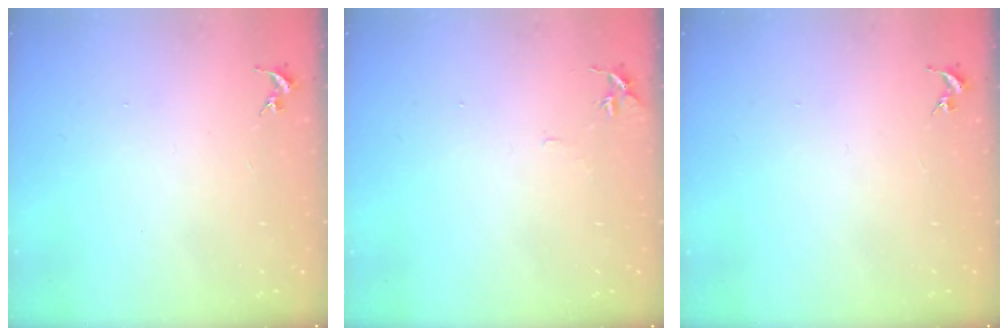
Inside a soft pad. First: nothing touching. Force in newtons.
{"total": 3.5, "press": 3.5, "slide": 0.4}
{"total": 0.0}